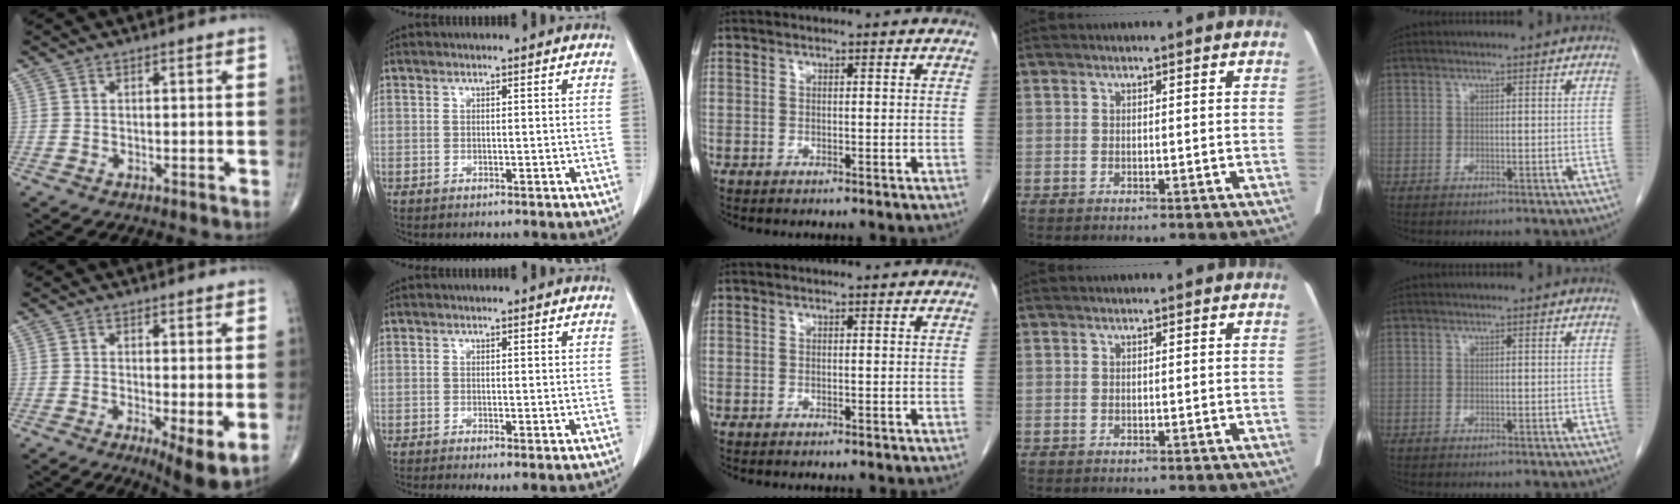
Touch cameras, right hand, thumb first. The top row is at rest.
{"thumb": {"total": 6.9, "force": [-1.2, 1.8, 6.5], "torque": [-0.104, -0.023, -0.020]}, "index": {"total": 2.0, "force": [-0.8, 0.5, 1.7], "torque": [-0.028, -0.006, -0.011]}}